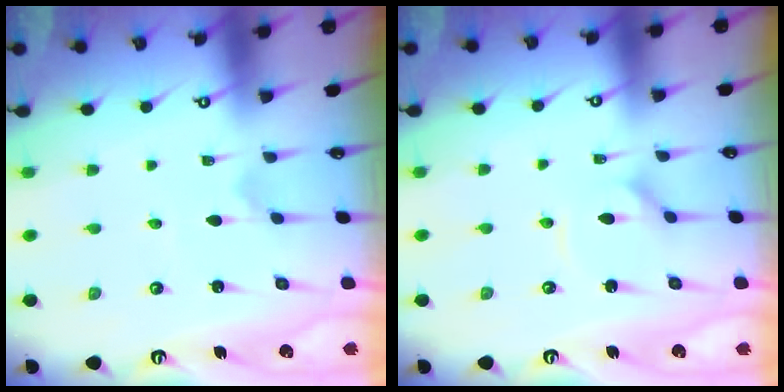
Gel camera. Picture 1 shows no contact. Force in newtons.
{"total": 1.8, "press": 1.8, "slide": 0.3}